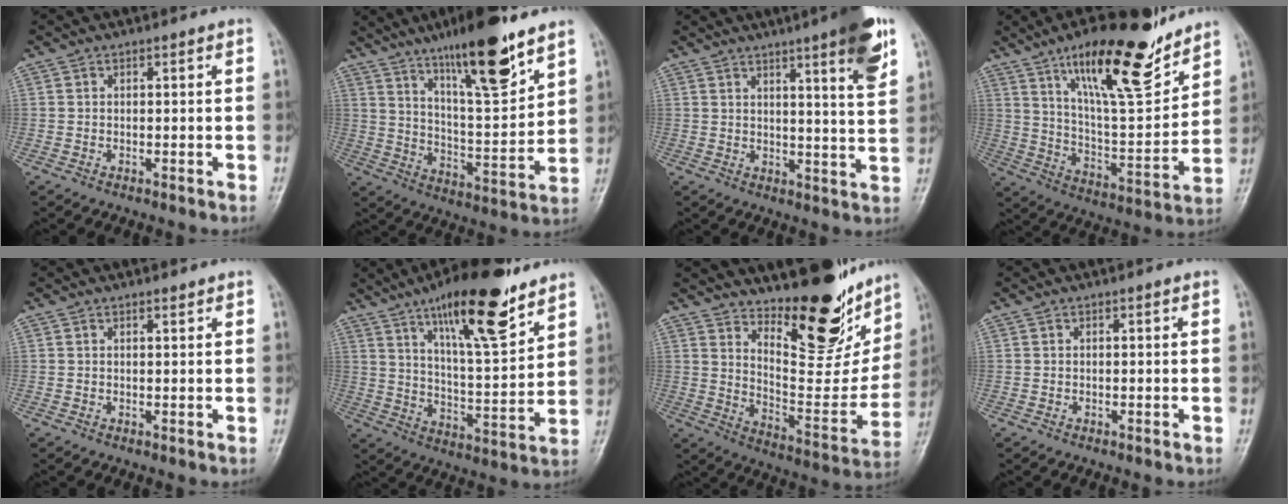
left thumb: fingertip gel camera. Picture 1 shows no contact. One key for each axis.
{"total": 18.3, "fx": 12.1, "fy": 3.7, "fz": 13.2, "tx": -0.193, "ty": -0.065, "tz": 0.207}
{"total": 11.5, "fx": 6.6, "fy": 1.0, "fz": 9.4, "tx": -0.119, "ty": -0.033, "tz": 0.085}
{"total": 21.5, "fx": 14.3, "fy": 5.9, "fz": 15.0, "tx": -0.205, "ty": -0.076, "tz": 0.240}
{"total": 0.7, "fx": 0.6, "fy": 0.2, "fz": 0.3, "tx": -0.007, "ty": -0.005, "tz": 0.010}
{"total": 18.7, "fx": 12.2, "fy": 4.8, "fz": 13.4, "tx": -0.188, "ty": -0.066, "tz": 0.203}
{"total": 22.3, "fx": 16.1, "fy": 8.3, "fz": 13.0, "tx": -0.131, "ty": -0.116, "tz": 0.247}
{"total": 0.0}